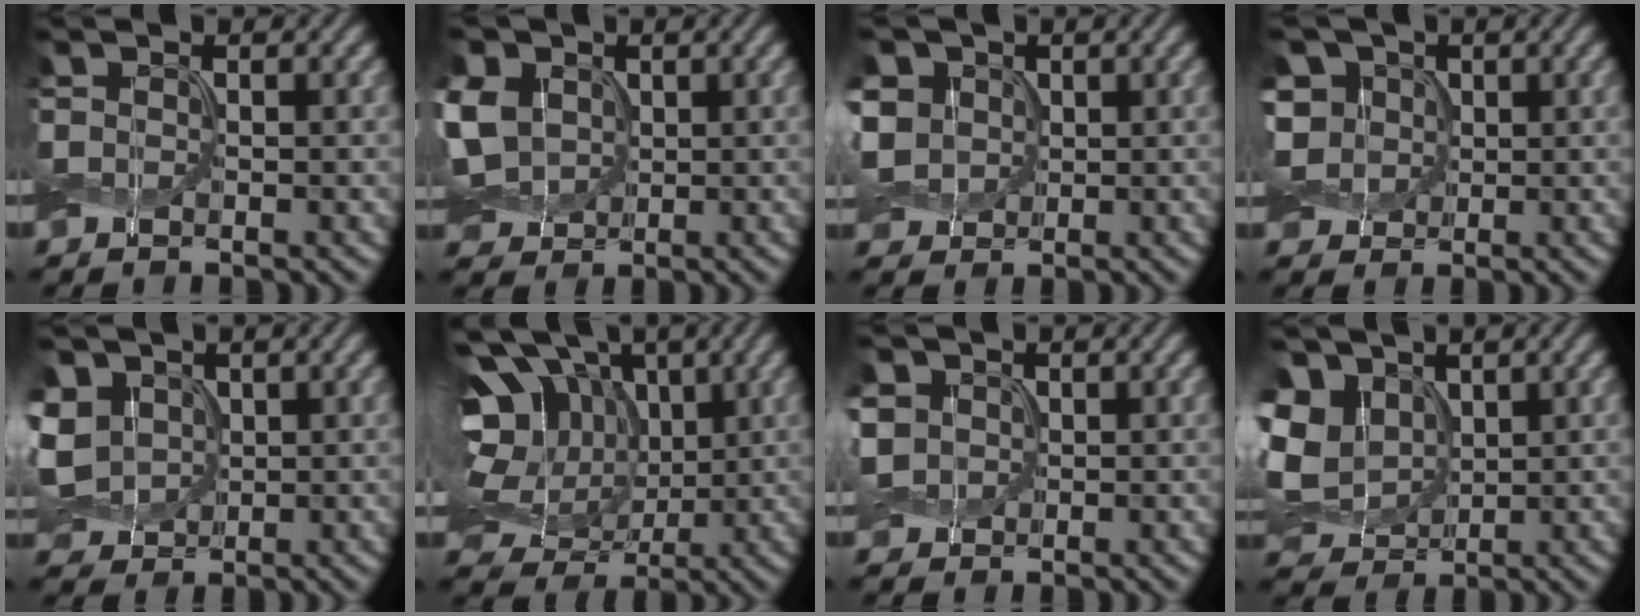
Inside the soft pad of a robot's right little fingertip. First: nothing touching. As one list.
[{"total": 7.7, "force": [1.6, 6.0, 4.6], "torque": [-0.133, 0.023, 0.019]}, {"total": 5.4, "force": [1.3, 4.5, 2.6], "torque": [-0.089, 0.026, 0.013]}, {"total": 5.5, "force": [1.3, 4.7, 2.6], "torque": [-0.081, 0.026, 0.009]}, {"total": 5.7, "force": [1.1, 4.6, 3.2], "torque": [-0.090, 0.013, 0.017]}, {"total": 15.6, "force": [3.6, 11.1, 10.3], "torque": [-0.211, 0.027, 0.047]}, {"total": 3.2, "force": [0.5, 2.9, 1.3], "torque": [-0.044, 0.010, 0.004]}, {"total": 8.6, "force": [1.7, 6.6, 5.2], "torque": [-0.131, 0.008, 0.037]}]